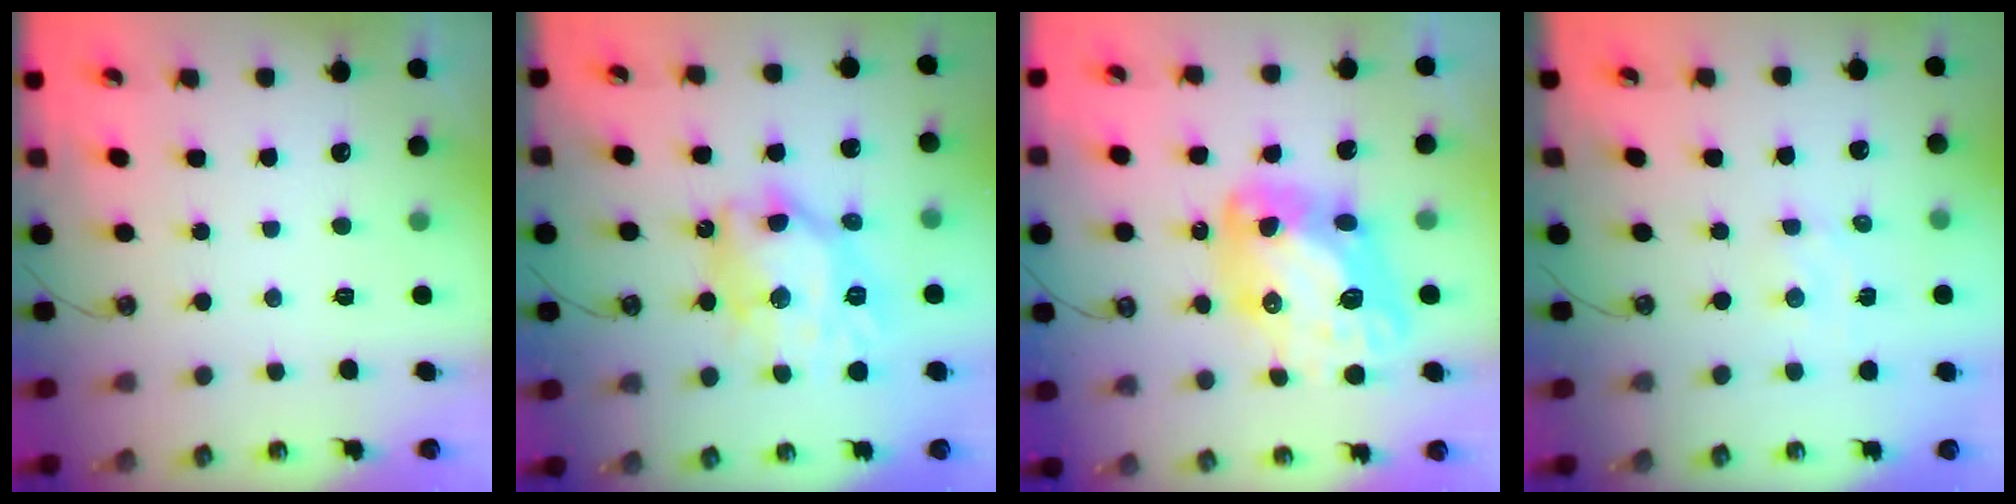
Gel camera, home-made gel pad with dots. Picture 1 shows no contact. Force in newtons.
{"total": 14.7, "press": 14.6, "slide": 1.7}
{"total": 17.9, "press": 17.8, "slide": 1.9}
{"total": 2.6, "press": 2.6, "slide": 0.3}